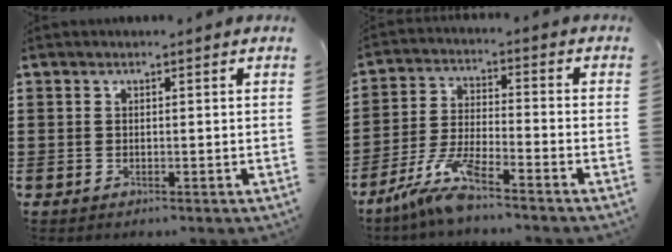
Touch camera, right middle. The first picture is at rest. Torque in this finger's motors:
{"motor_torque": [2.14, 0.00, 0.55, 0.21]}